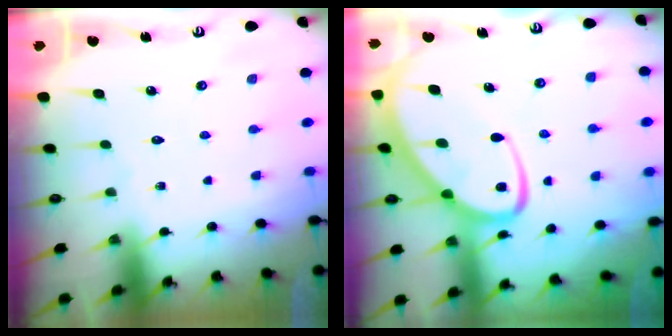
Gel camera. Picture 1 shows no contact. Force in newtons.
{"total": 12.5, "press": 12.5, "slide": 1.2}